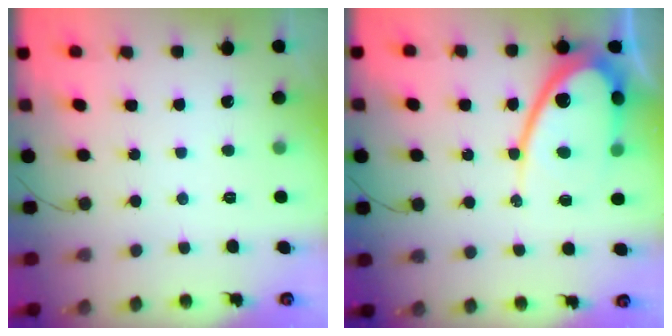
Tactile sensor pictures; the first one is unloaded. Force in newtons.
{"total": 15.8, "press": 15.7, "slide": 1.2}